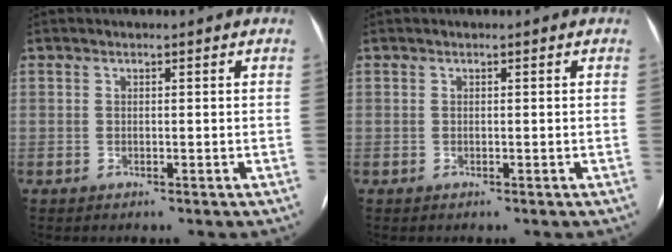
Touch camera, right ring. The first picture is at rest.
{"total": 0.0}